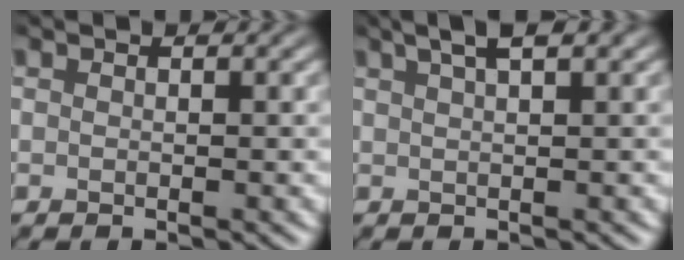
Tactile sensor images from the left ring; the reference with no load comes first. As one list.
[{"total": 3.7, "force": [2.3, 1.0, 2.7], "torque": [-0.020, 0.011, 0.020]}]